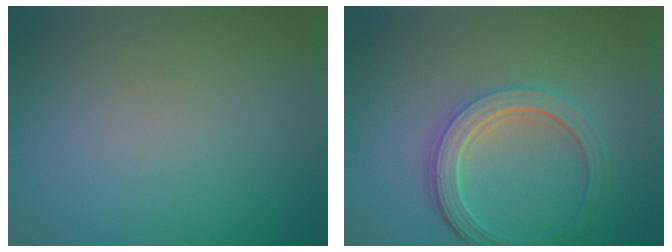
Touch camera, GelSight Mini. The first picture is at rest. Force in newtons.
{"total": 4.8, "press": 3.7, "slide": 3.1}